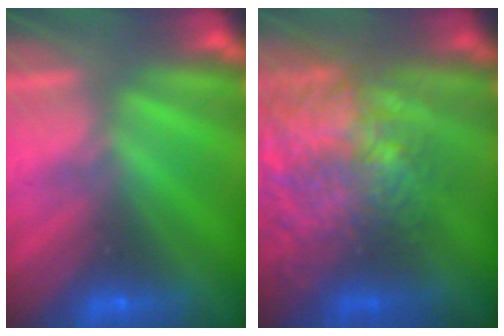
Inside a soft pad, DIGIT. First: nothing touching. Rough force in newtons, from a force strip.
{"total": 9.3}